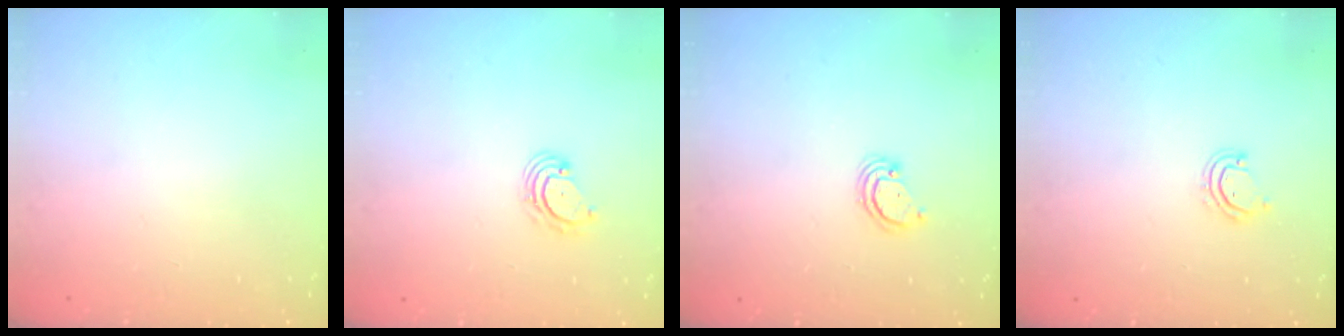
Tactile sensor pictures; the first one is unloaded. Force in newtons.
{"total": 3.8, "press": 3.8, "slide": 0.5}
{"total": 2.6, "press": 2.6, "slide": 0.2}
{"total": 4.0, "press": 4.0, "slide": 0.3}